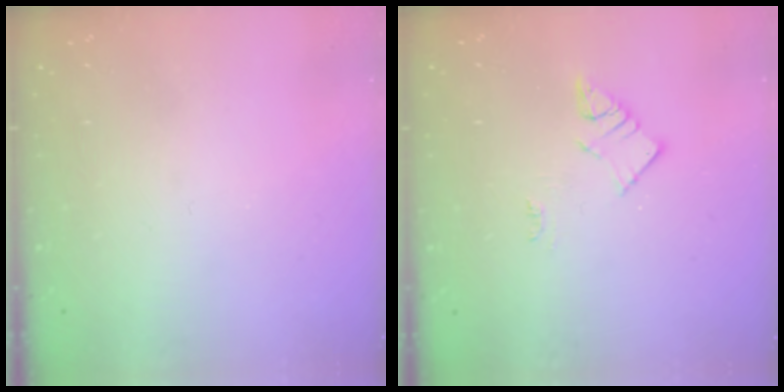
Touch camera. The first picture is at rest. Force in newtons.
{"total": 4.6, "press": 4.6, "slide": 0.3}